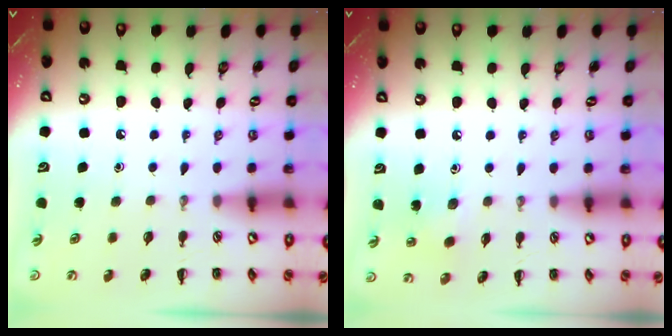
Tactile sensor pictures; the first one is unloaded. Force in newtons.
{"total": 3.0, "press": 2.8, "slide": 1.0}